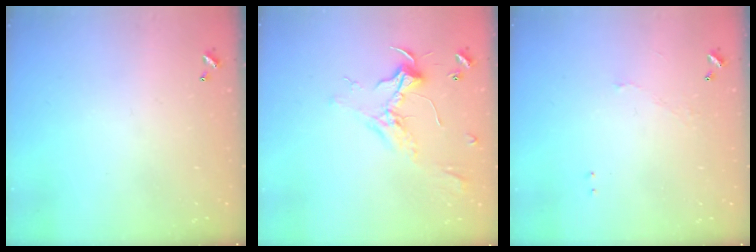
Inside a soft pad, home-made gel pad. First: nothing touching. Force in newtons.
{"total": 2.2, "press": 2.1, "slide": 0.7}
{"total": 1.4, "press": 1.3, "slide": 0.5}